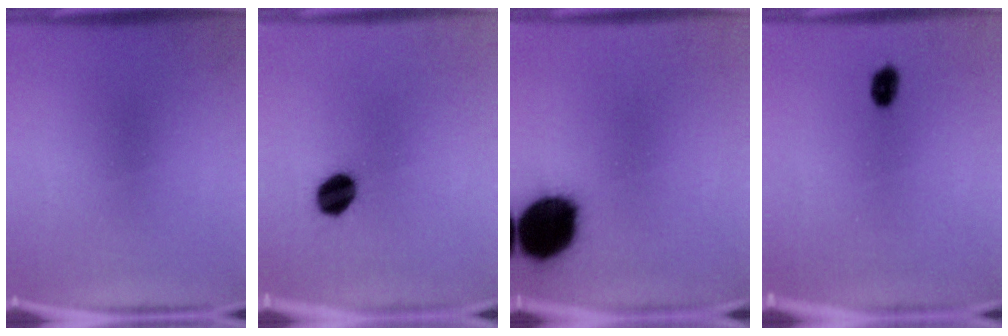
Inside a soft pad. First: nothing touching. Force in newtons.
{"total": 7.5}
{"total": 18.2}
{"total": 2.8}